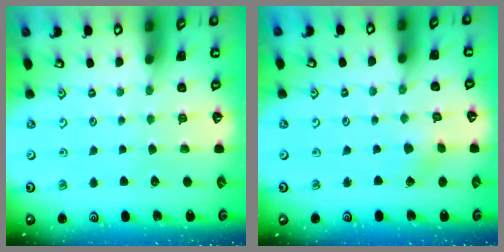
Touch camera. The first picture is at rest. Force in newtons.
{"total": 2.1, "press": 2.1, "slide": 0.2}